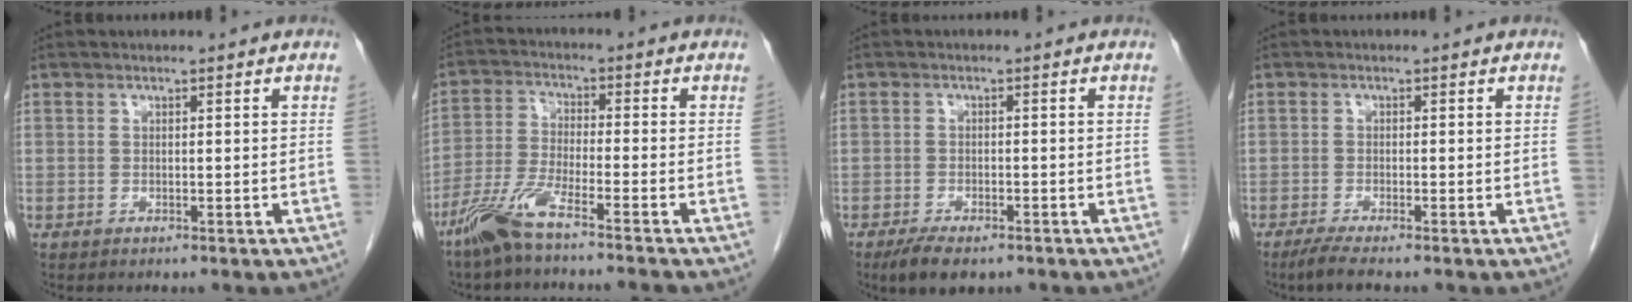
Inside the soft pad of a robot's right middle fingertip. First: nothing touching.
{"total": 7.4, "force": [-5.8, -0.3, 4.7], "torque": [-0.105, -0.023, -0.119]}
{"total": 5.2, "force": [-3.7, 2.0, 3.0], "torque": [-0.051, -0.007, -0.057]}
{"total": 2.7, "force": [-2.1, -0.2, 1.7], "torque": [-0.040, -0.008, -0.043]}